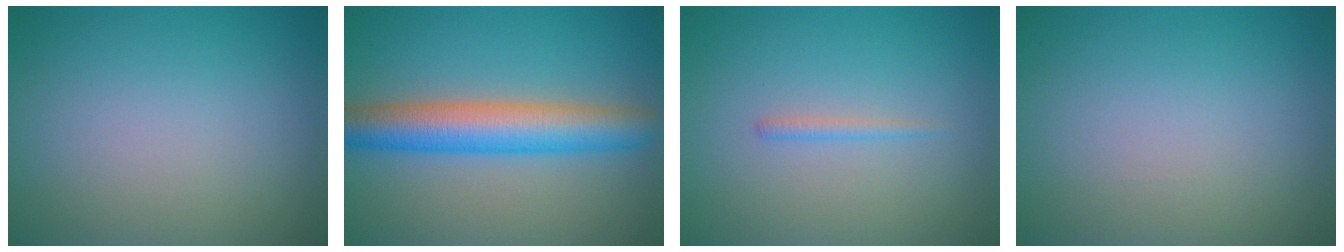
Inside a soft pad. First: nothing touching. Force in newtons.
{"total": 6.6, "press": 6.6, "slide": 0.1}
{"total": 0.8, "press": 0.8, "slide": 0.1}
{"total": 0.0}